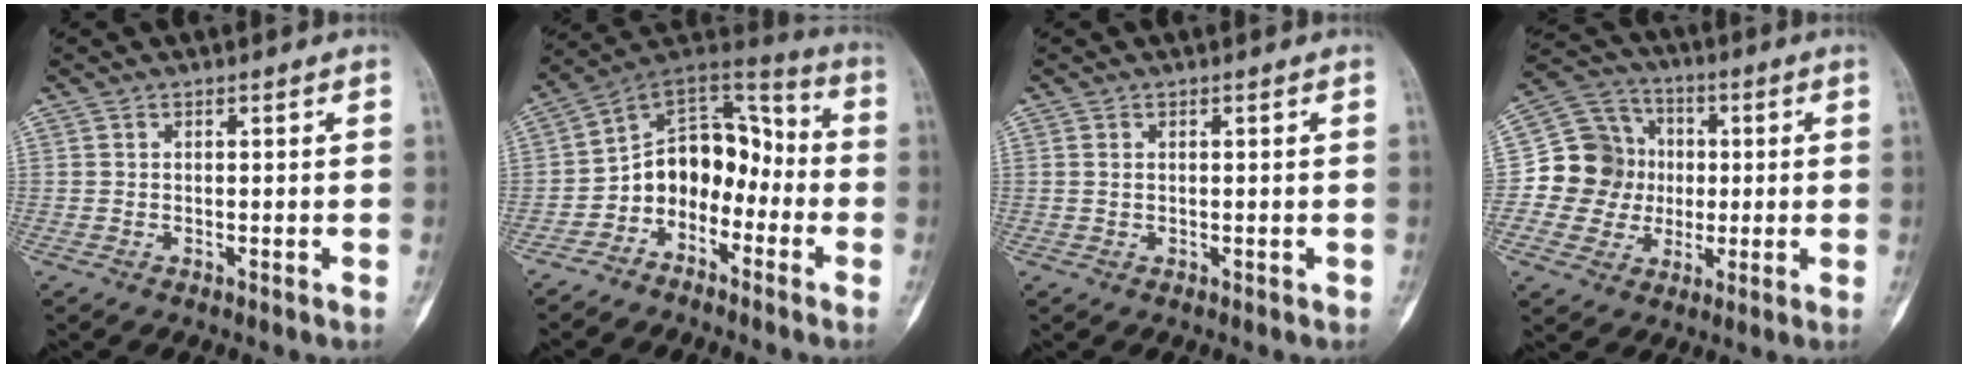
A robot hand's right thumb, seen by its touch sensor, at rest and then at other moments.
{"total": 12.8, "force": [-4.5, 9.5, 7.3], "torque": [-0.064, 0.095, -0.092]}
{"total": 0.8, "force": [0.0, 0.6, 0.4], "torque": [-0.007, 0.000, 0.001]}
{"total": 13.1, "force": [-0.2, 12.3, 4.4], "torque": [-0.036, 0.026, -0.005]}